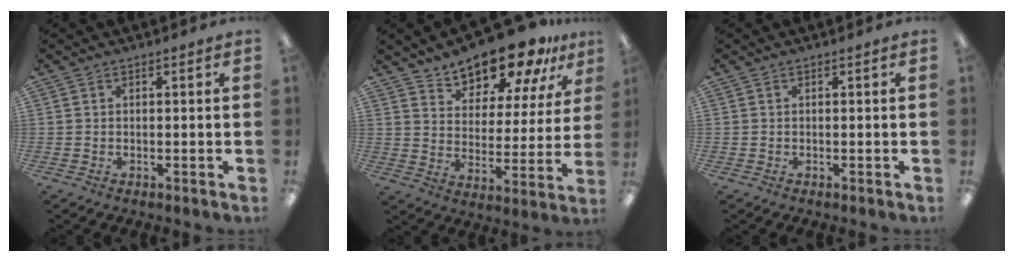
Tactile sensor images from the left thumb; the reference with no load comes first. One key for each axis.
{"total": 15.4, "fx": 13.5, "fy": 5.5, "fz": 4.9, "tx": -0.089, "ty": -0.099, "tz": 0.241}
{"total": 0.0}